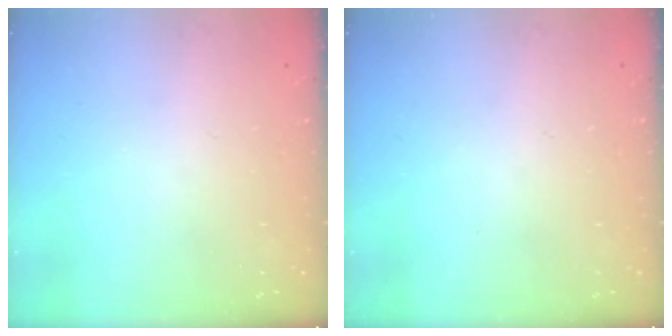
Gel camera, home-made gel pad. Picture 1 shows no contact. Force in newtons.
{"total": 0.0}